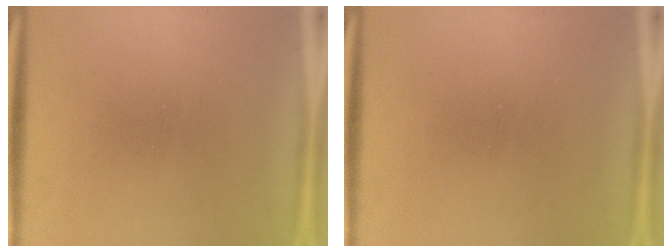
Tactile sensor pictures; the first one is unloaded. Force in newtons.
{"total": 0.0}